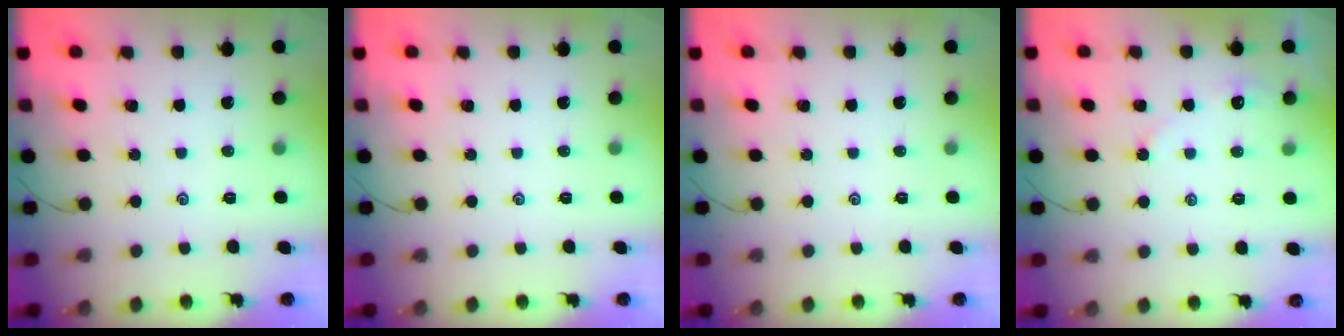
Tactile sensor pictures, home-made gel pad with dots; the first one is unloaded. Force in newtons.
{"total": 0.0}
{"total": 0.0}
{"total": 2.9, "press": 2.9, "slide": 0.5}